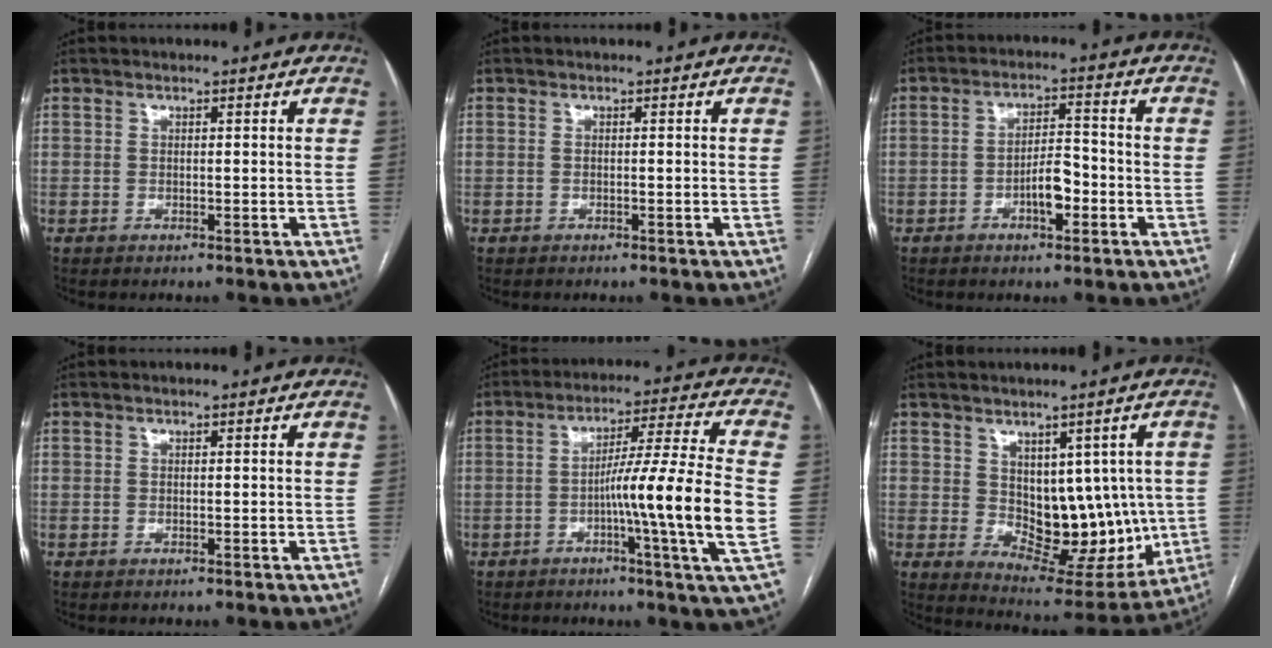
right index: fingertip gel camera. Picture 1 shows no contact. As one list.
[{"total": 0.0}, {"total": 5.4, "force": [-2.2, 1.9, 4.5], "torque": [-0.077, 0.011, -0.035]}, {"total": 0.0}, {"total": 14.1, "force": [-2.5, -2.1, 13.7], "torque": [-0.219, -0.007, -0.050]}, {"total": 12.6, "force": [0.4, 7.4, 10.2], "torque": [-0.115, 0.005, 0.034]}]